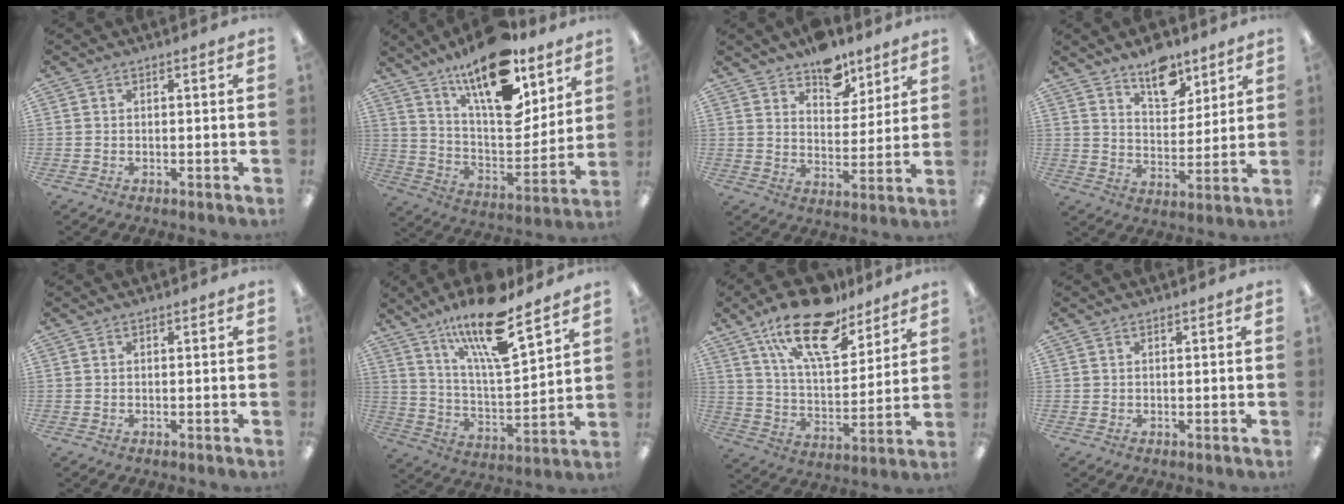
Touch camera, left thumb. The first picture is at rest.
{"total": 20.4, "force": [14.2, 7.9, 12.3], "torque": [-0.196, -0.096, 0.243]}
{"total": 10.1, "force": [8.3, 5.4, 2.3], "torque": [-0.027, -0.057, 0.152]}
{"total": 11.0, "force": [8.3, 5.6, 4.8], "torque": [-0.055, -0.051, 0.145]}
{"total": 0.0}
{"total": 19.2, "force": [13.7, 5.0, 12.5], "torque": [-0.222, -0.077, 0.227]}
{"total": 20.8, "force": [14.6, 8.4, 12.1], "torque": [-0.204, -0.076, 0.252]}
{"total": 0.6, "force": [0.4, 0.4, 0.1], "torque": [-0.003, 0.002, 0.008]}